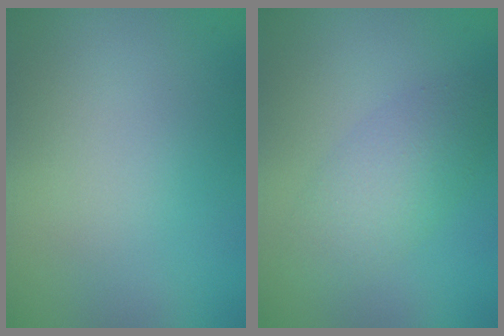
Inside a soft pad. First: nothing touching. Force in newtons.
{"total": 3.0, "press": 3.0, "slide": 0.0}